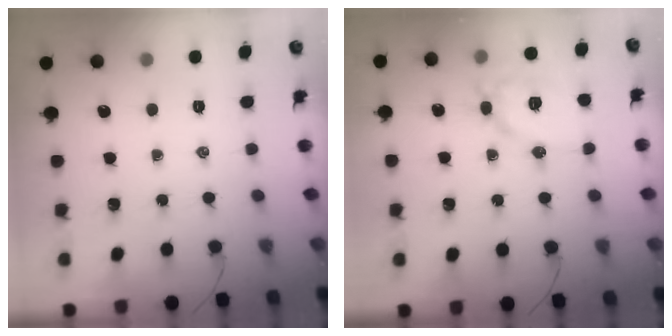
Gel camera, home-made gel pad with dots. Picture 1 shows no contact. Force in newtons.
{"total": 11.5, "press": 11.5, "slide": 1.0}